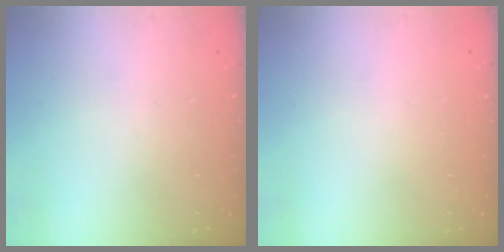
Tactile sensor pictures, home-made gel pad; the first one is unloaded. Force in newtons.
{"total": 2.5, "press": 2.5, "slide": 0.2}